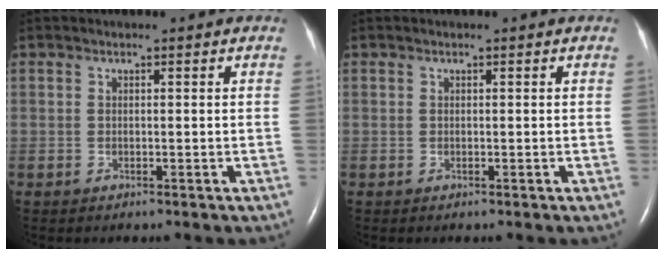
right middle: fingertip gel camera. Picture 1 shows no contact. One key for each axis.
{"total": 0.0}